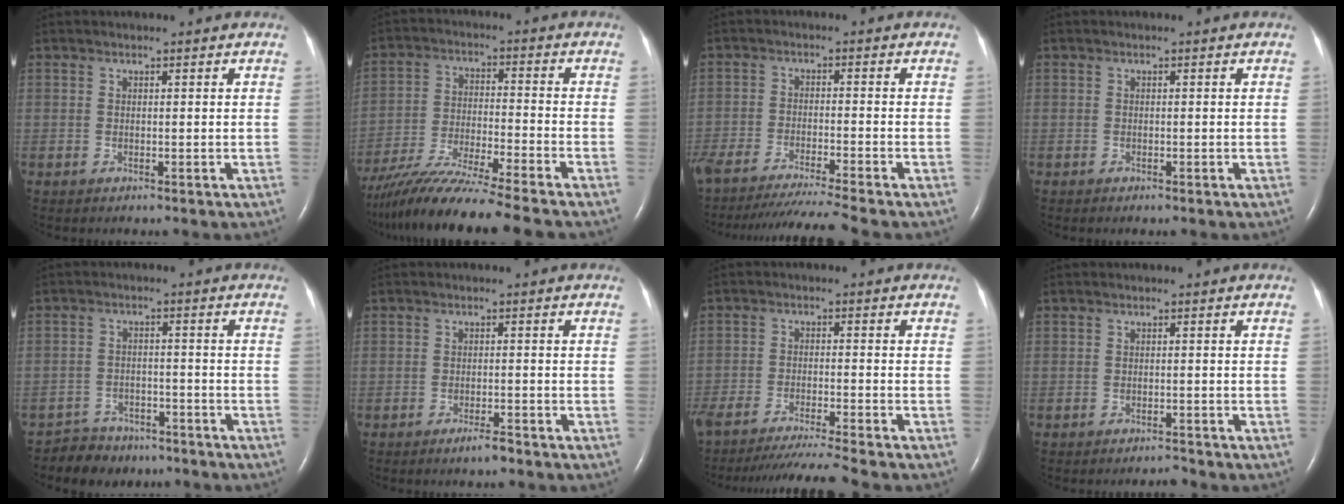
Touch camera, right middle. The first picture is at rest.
{"total": 15.9, "force": [-13.7, -1.5, 7.9], "torque": [-0.149, -0.039, -0.238]}
{"total": 13.0, "force": [-11.6, -2.0, 5.4], "torque": [-0.068, -0.034, -0.188]}
{"total": 0.0}
{"total": 5.7, "force": [-4.6, 3.3, 0.0], "torque": [0.002, 0.006, -0.074]}
{"total": 2.1, "force": [-1.7, 0.2, 1.3], "torque": [-0.027, -0.003, -0.028]}
{"total": 11.3, "force": [-10.1, -2.0, 4.5], "torque": [-0.053, -0.029, -0.165]}
{"total": 1.0, "force": [-1.0, -0.1, 0.0], "torque": [-0.001, -0.004, -0.012]}